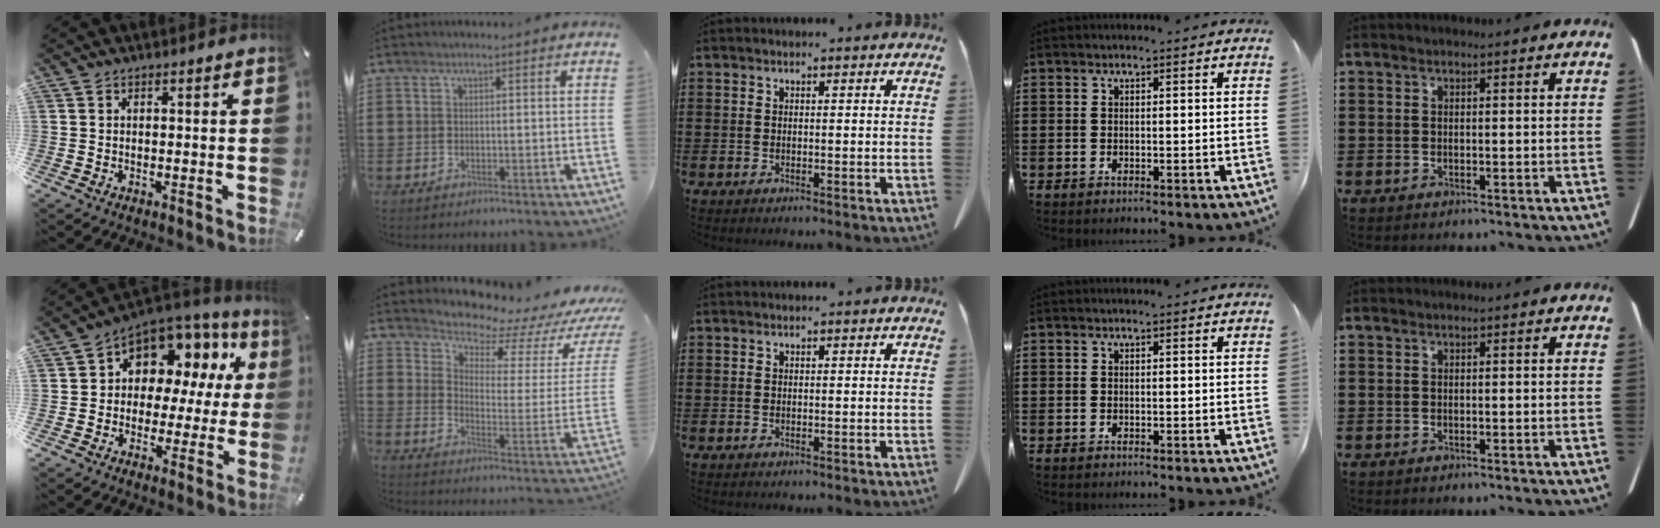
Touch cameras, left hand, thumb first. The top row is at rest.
{"thumb": {"total": 9.9, "force": [4.5, 7.7, 4.3], "torque": [-0.074, -0.046, 0.086]}, "index": {"total": 5.9, "force": [5.8, 1.0, 1.0], "torque": [-0.039, -0.059, 0.095]}}